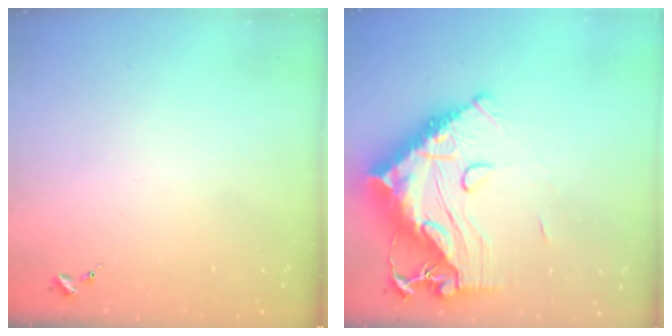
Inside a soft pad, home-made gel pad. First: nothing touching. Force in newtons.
{"total": 22.9, "press": 22.7, "slide": 2.4}